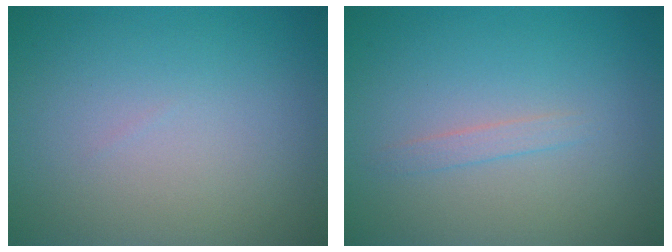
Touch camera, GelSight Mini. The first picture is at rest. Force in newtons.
{"total": 0.9, "press": 0.8, "slide": 0.1}